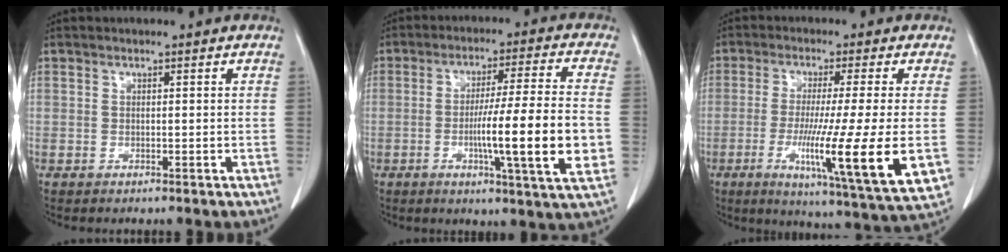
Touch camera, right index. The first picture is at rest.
{"total": 15.7, "force": [-2.9, -0.7, 15.4], "torque": [-0.243, -0.011, -0.053]}
{"total": 16.8, "force": [-3.3, -0.6, 16.5], "torque": [-0.252, -0.044, -0.054]}